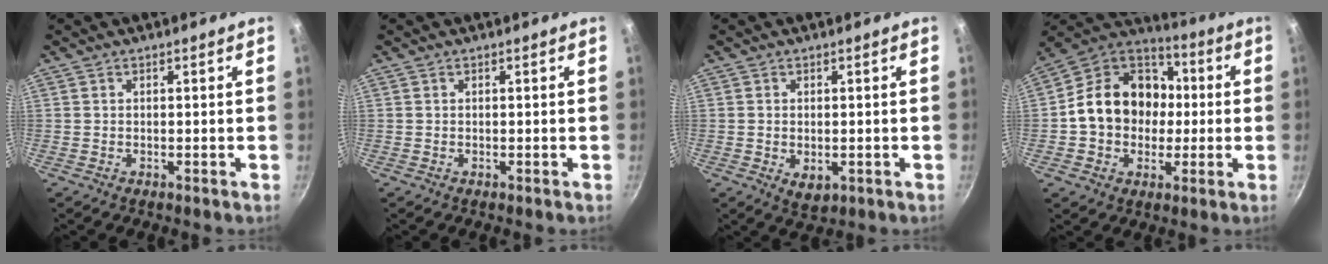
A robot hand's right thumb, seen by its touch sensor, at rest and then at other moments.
{"total": 0.0}
{"total": 3.8, "force": [-0.6, 2.5, 2.9], "torque": [-0.044, -0.012, -0.004]}
{"total": 18.2, "force": [-0.1, 14.9, 10.5], "torque": [-0.140, 0.037, -0.016]}